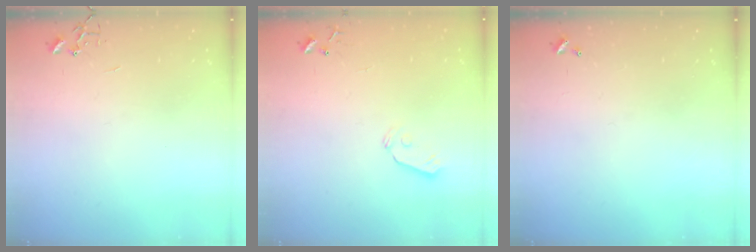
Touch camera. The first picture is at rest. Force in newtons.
{"total": 4.3, "press": 4.3, "slide": 0.7}
{"total": 0.0}